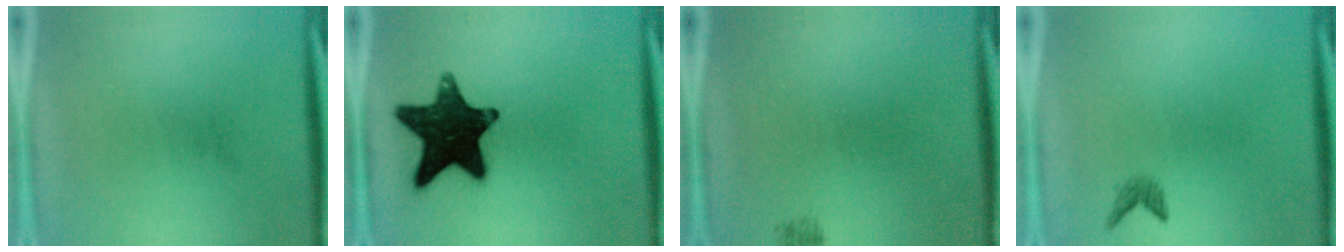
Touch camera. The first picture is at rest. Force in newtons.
{"total": 16.6}
{"total": 0.7}
{"total": 1.1}